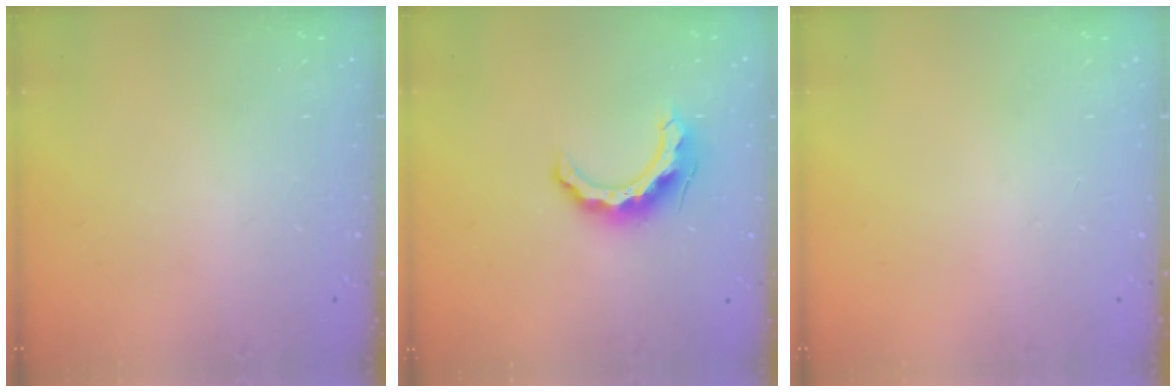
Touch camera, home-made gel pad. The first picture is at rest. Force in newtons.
{"total": 10.8, "press": 10.8, "slide": 0.4}
{"total": 0.0}